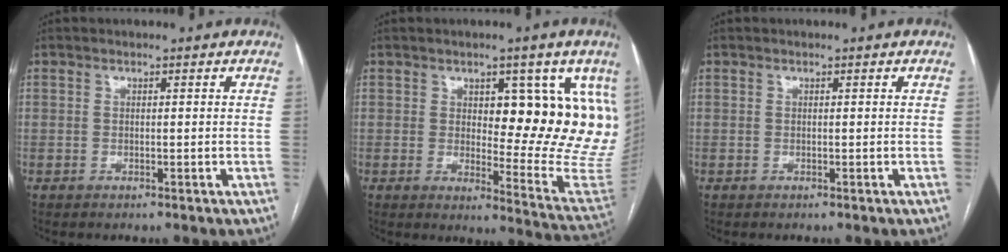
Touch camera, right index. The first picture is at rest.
{"total": 15.0, "force": [5.0, 4.7, 13.3], "torque": [-0.139, -0.005, 0.072]}
{"total": 0.0}